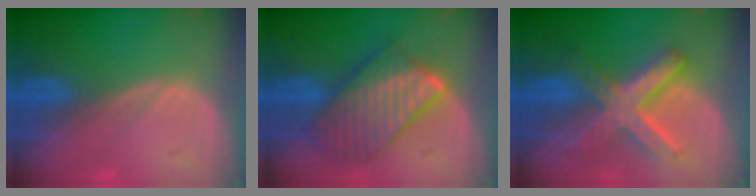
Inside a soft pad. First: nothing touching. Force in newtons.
{"total": 9.6, "press": 9.6, "slide": 0.9}
{"total": 8.9, "press": 8.9, "slide": 0.7}